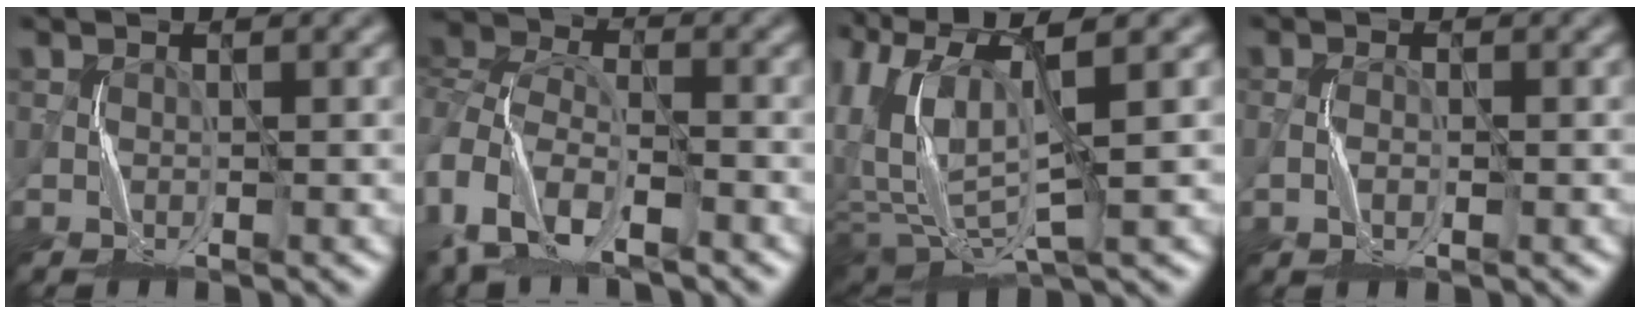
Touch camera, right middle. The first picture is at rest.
{"total": 13.2, "force": [-6.7, 8.9, 7.1], "torque": [-0.164, -0.008, -0.126]}
{"total": 8.9, "force": [2.7, 4.0, 7.4], "torque": [-0.183, -0.003, 0.056]}
{"total": 0.9, "force": [-0.7, 0.4, 0.5], "torque": [-0.009, 0.002, -0.014]}